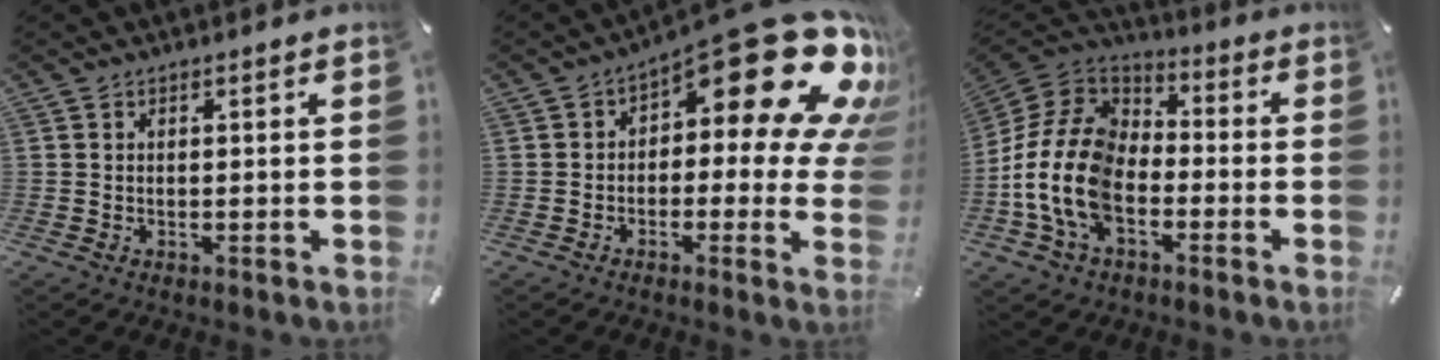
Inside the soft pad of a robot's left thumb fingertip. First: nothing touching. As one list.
[{"total": 22.4, "force": [11.7, 8.4, 17.2], "torque": [-0.215, -0.091, 0.193]}, {"total": 16.4, "force": [-6.3, 11.0, 10.3], "torque": [-0.238, 0.030, -0.122]}]